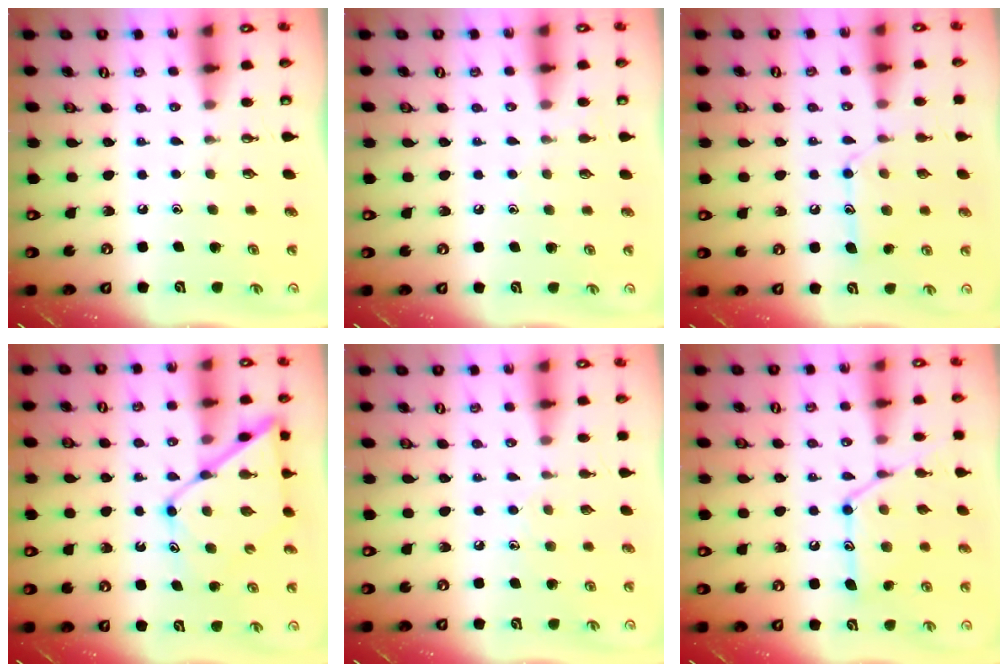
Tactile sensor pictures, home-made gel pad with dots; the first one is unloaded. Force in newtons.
{"total": 4.6, "press": 4.6, "slide": 0.5}
{"total": 11.6, "press": 11.6, "slide": 0.5}
{"total": 13.4, "press": 13.4, "slide": 1.1}
{"total": 7.4, "press": 7.4, "slide": 0.8}
{"total": 15.1, "press": 15.1, "slide": 1.3}